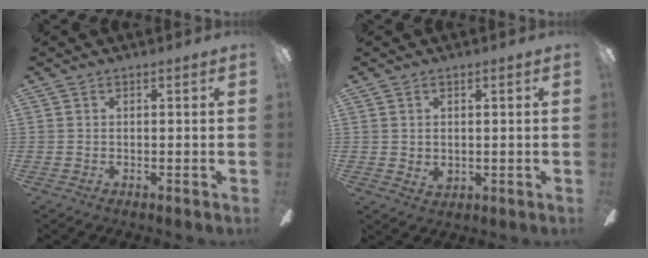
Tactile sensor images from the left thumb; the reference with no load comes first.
{"total": 2.0, "force": [0.6, 1.7, 1.0], "torque": [-0.012, -0.002, 0.010]}